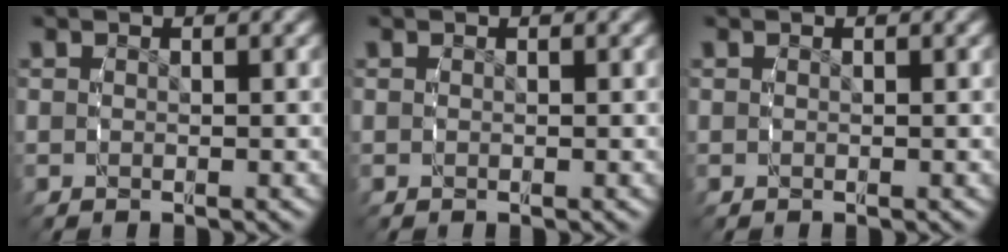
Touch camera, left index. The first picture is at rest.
{"total": 0.0}
{"total": 0.0}